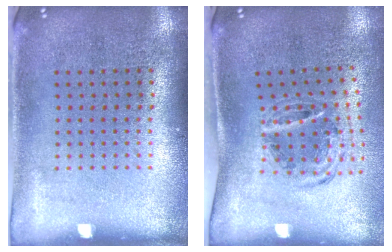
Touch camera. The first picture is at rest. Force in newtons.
{"total": 1.2, "press": 1.0, "slide": 0.5}